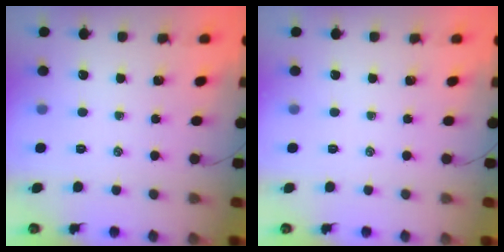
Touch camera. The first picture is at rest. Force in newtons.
{"total": 0.0}